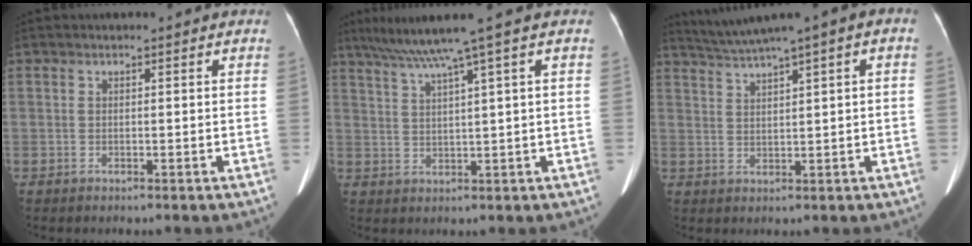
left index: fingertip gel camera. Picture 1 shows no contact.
{"total": 7.2, "force": [4.9, -2.0, 4.9], "torque": [-0.087, 0.018, 0.086]}
{"total": 6.1, "force": [3.7, 0.1, 4.9], "torque": [-0.090, 0.030, 0.069]}